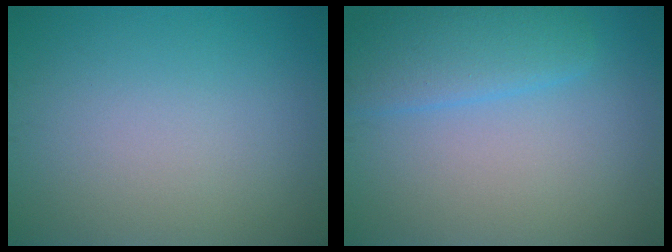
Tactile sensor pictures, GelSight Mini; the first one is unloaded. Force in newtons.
{"total": 5.2, "press": 5.2, "slide": 0.3}